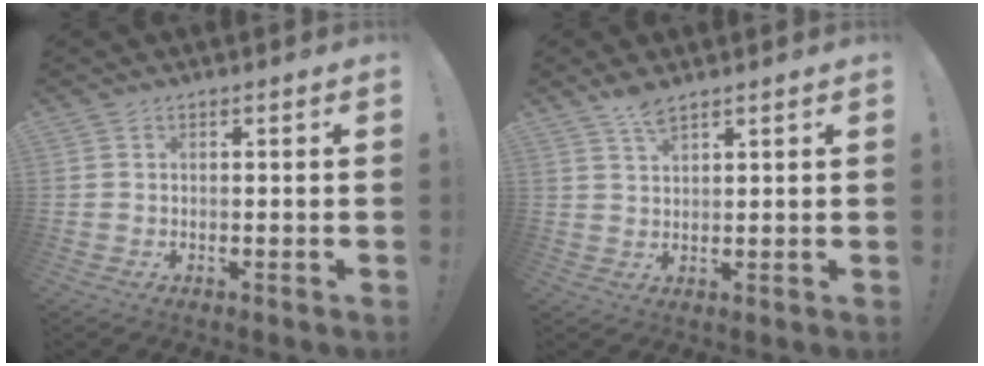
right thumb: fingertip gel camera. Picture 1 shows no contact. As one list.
[{"total": 4.3, "force": [3.3, 1.1, 2.5], "torque": [-0.040, -0.020, 0.058]}]